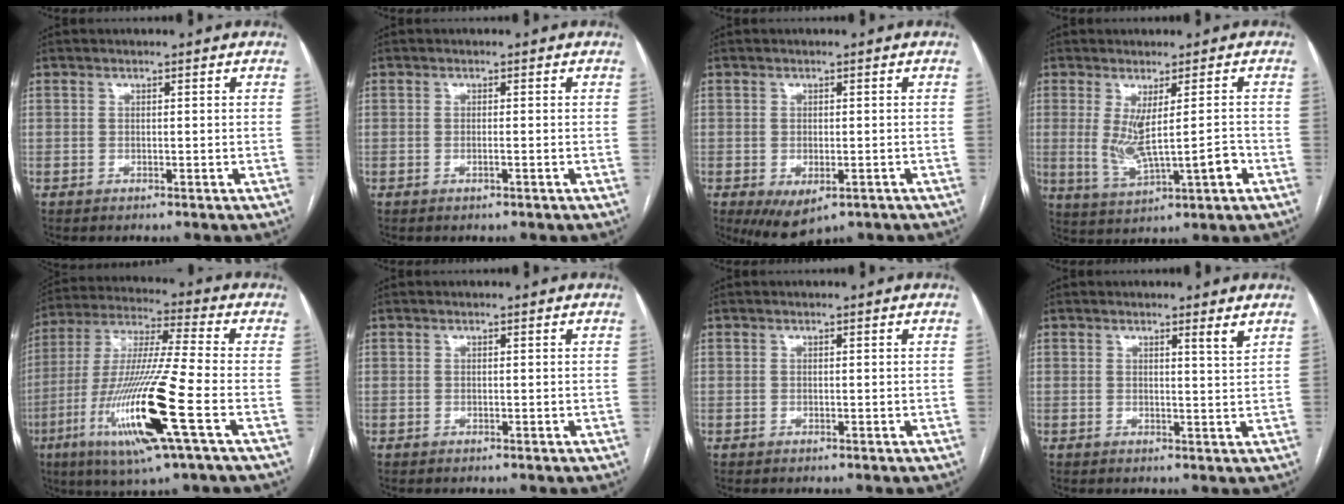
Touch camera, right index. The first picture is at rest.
{"total": 0.7, "force": [-0.2, 0.0, 0.6], "torque": [-0.015, -0.001, -0.002]}
{"total": 6.0, "force": [-3.2, 3.0, 4.1], "torque": [-0.064, -0.011, -0.040]}
{"total": 8.0, "force": [-0.6, 1.5, 7.8], "torque": [-0.139, -0.007, 0.002]}
{"total": 19.1, "force": [-6.6, 0.2, 17.9], "torque": [-0.379, -0.029, -0.128]}
{"total": 0.0}
{"total": 0.0}
{"total": 1.9, "force": [1.4, -0.4, 1.2], "torque": [-0.023, -0.016, 0.018]}